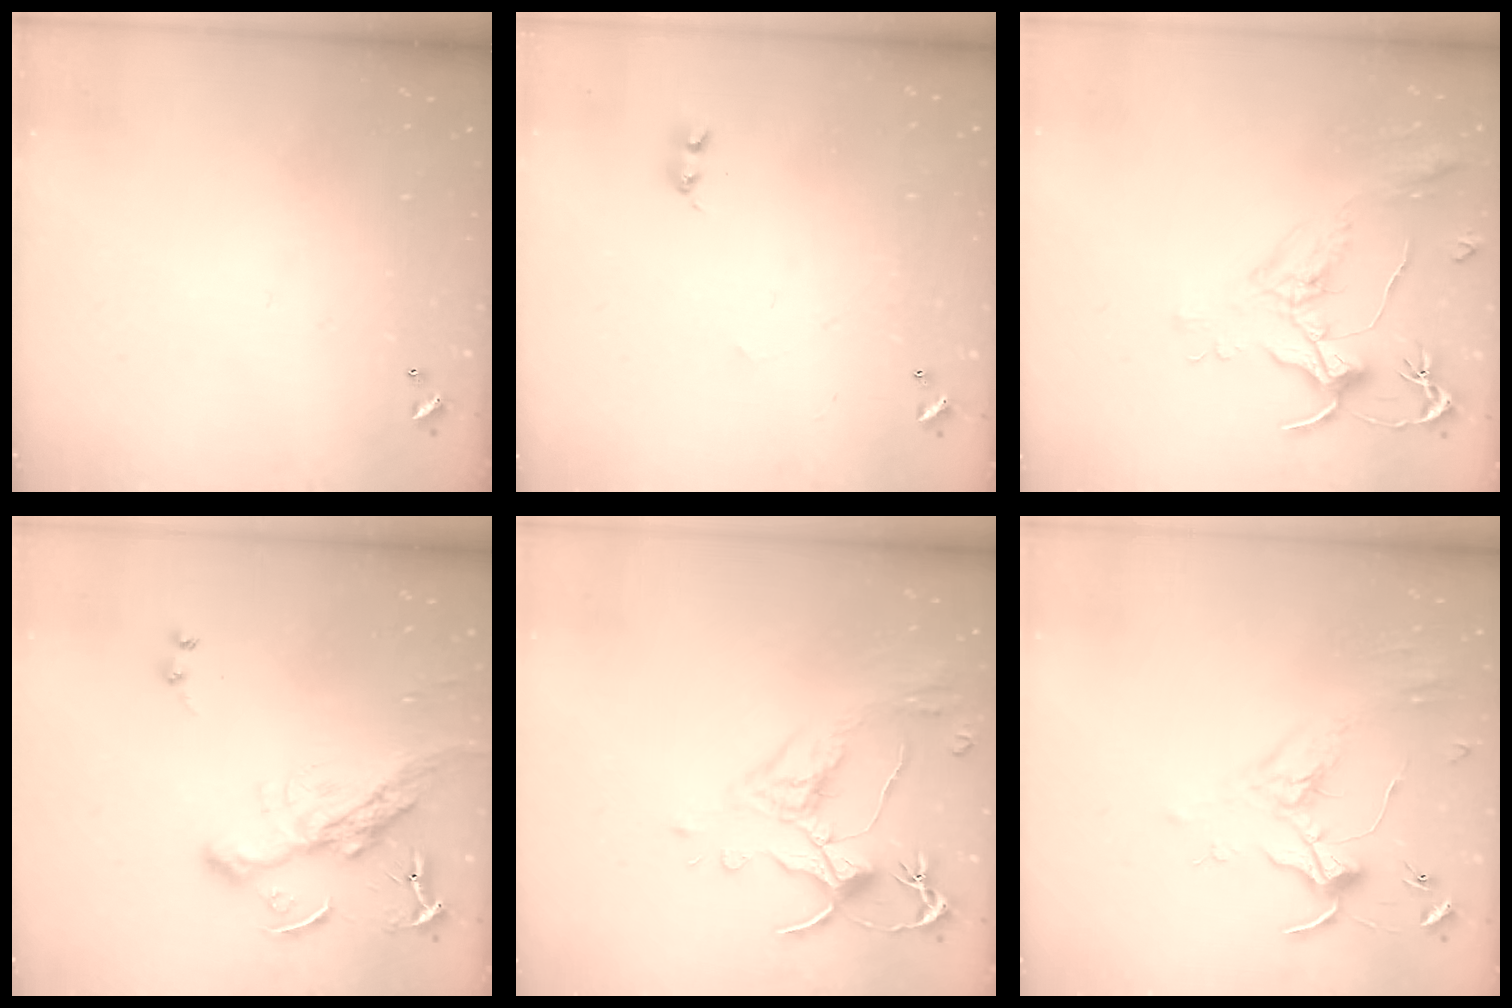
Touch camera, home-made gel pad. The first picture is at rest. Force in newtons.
{"total": 2.2, "press": 2.1, "slide": 0.5}
{"total": 1.6, "press": 1.5, "slide": 0.7}
{"total": 12.7, "press": 12.6, "slide": 1.7}
{"total": 2.5, "press": 2.1, "slide": 1.4}
{"total": 1.8, "press": 1.8, "slide": 0.4}